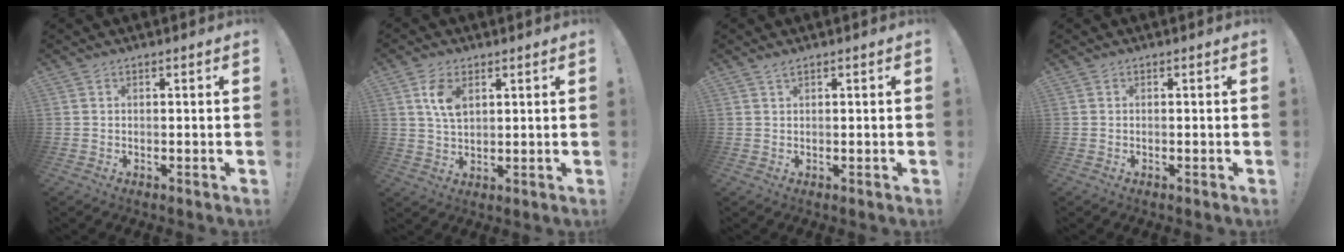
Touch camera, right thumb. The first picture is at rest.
{"total": 7.1, "force": [2.9, 3.9, 5.1], "torque": [-0.096, -0.008, 0.052]}
{"total": 1.4, "force": [1.2, 0.4, 0.6], "torque": [-0.007, 0.000, 0.020]}
{"total": 0.0}